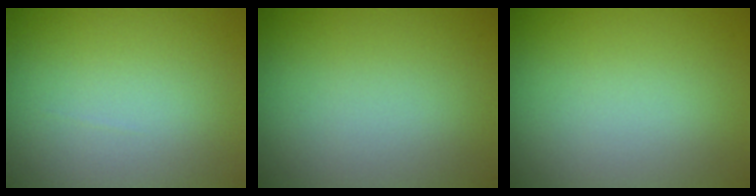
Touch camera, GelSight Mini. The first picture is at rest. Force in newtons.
{"total": 0.0}
{"total": 0.0}